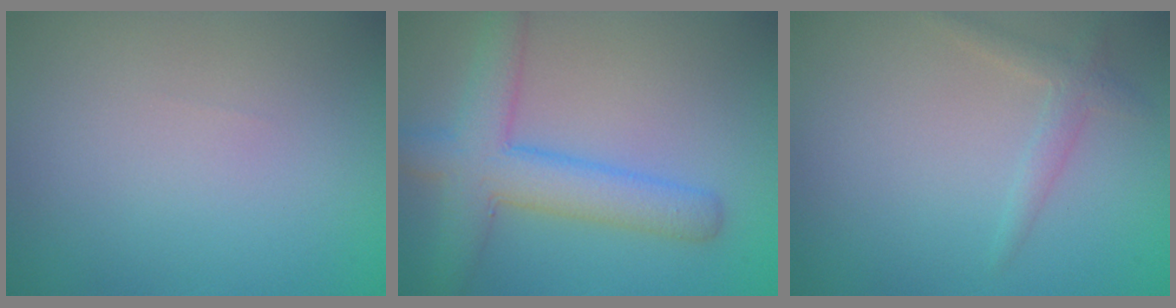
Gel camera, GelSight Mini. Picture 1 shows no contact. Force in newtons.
{"total": 5.8, "press": 5.8, "slide": 0.3}
{"total": 1.6, "press": 1.6, "slide": 0.1}